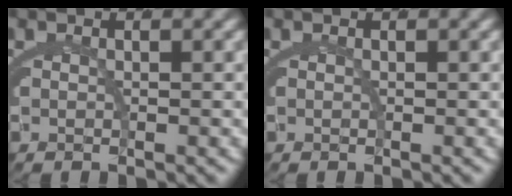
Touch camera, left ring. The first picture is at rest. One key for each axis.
{"total": 0.0}